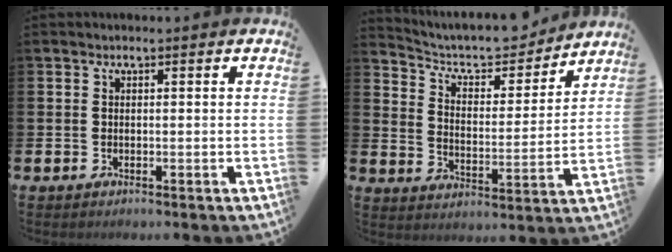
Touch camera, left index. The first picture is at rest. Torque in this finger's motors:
{"motor_torque": [0.96, -1.18, 0.23, 0.07]}